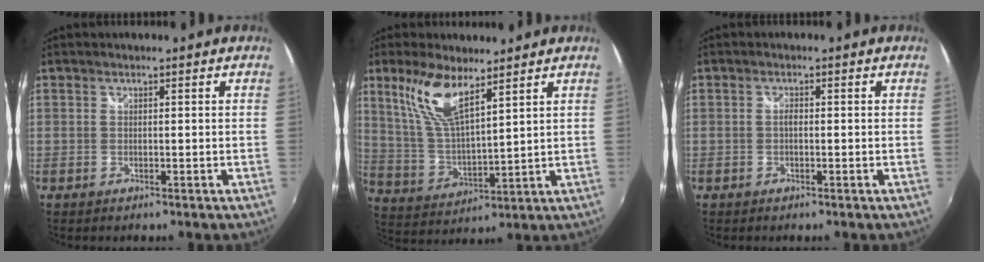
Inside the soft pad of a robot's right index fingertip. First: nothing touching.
{"total": 11.1, "force": [7.1, 3.1, 8.0], "torque": [-0.162, 0.005, 0.149]}
{"total": 0.9, "force": [-0.2, 0.5, 0.7], "torque": [-0.014, 0.003, -0.005]}